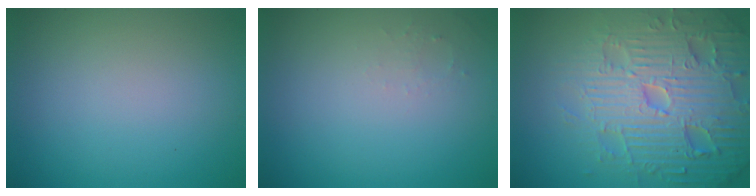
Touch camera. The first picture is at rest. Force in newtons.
{"total": 0.8, "press": 0.8, "slide": 0.3}
{"total": 7.8, "press": 7.6, "slide": 1.9}